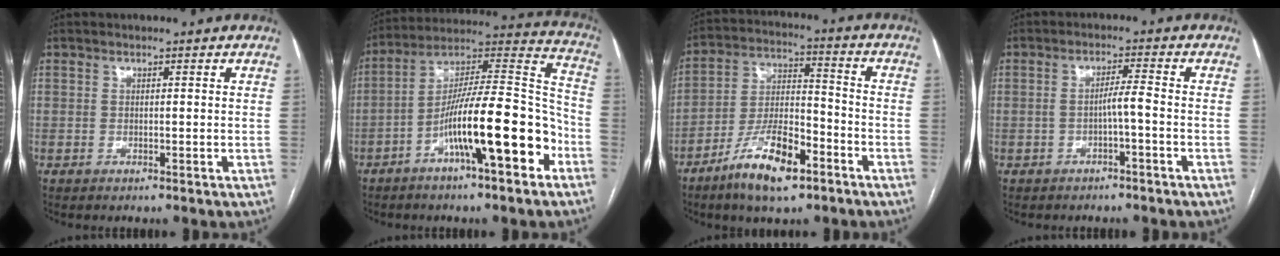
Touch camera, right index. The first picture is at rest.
{"total": 18.3, "force": [-7.7, 2.8, 16.4], "torque": [-0.272, 0.018, -0.124]}
{"total": 12.2, "force": [-7.3, 3.8, 9.0], "torque": [-0.176, 0.002, -0.131]}
{"total": 2.8, "force": [-1.1, -0.1, 2.6], "torque": [-0.041, 0.008, -0.019]}